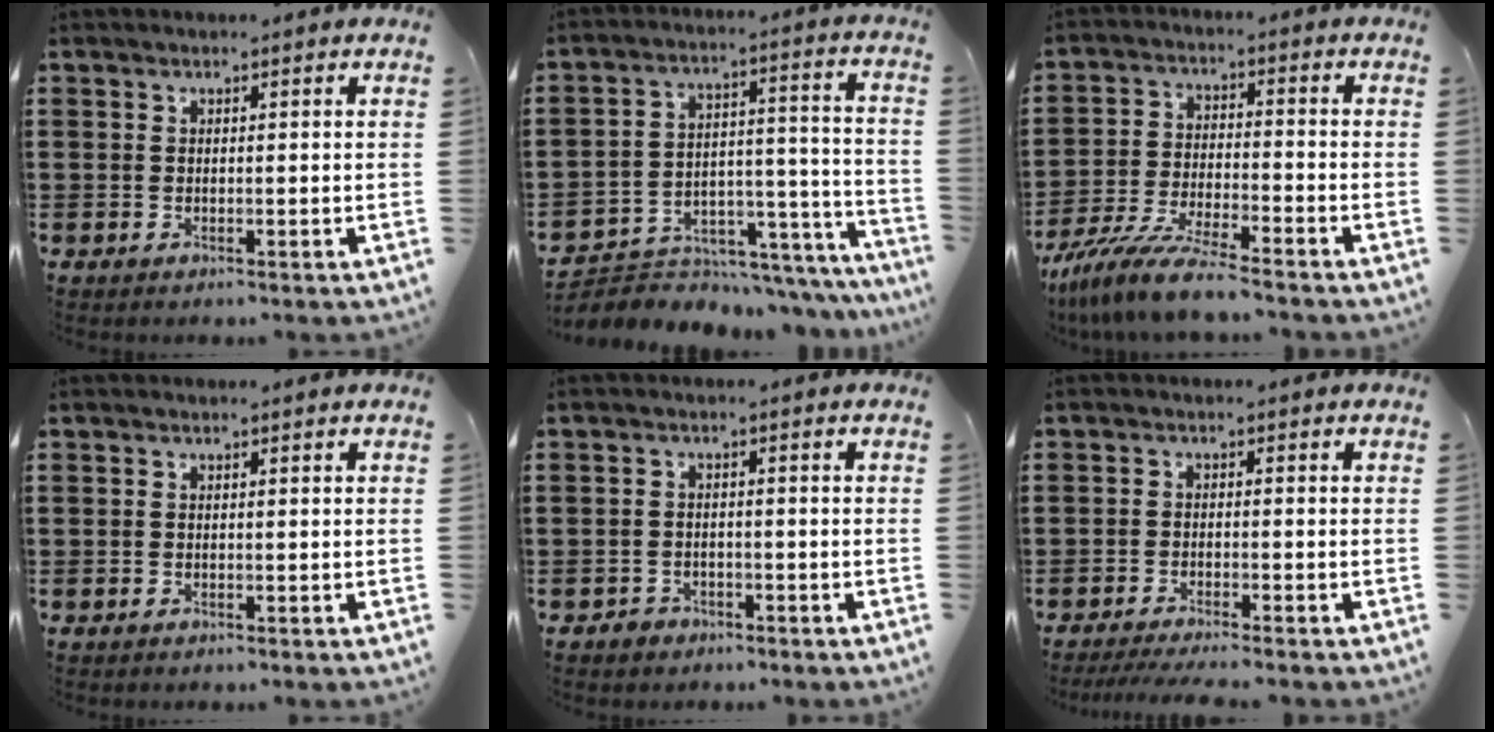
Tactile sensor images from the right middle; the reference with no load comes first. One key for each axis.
{"total": 4.8, "fx": -4.4, "fy": 1.9, "fz": 0.6, "tx": -0.016, "ty": 0.008, "tz": -0.089}
{"total": 8.1, "fx": -7.3, "fy": -0.1, "fz": 3.5, "tx": -0.081, "ty": -0.006, "tz": -0.144}
{"total": 0.0}
{"total": 1.6, "fx": -1.3, "fy": 0.9, "fz": 0.1, "tx": -0.006, "ty": 0.002, "tz": -0.030}
{"total": 2.3, "fx": -2.1, "fy": -0.2, "fz": 1.1, "tx": -0.015, "ty": 0.000, "tz": -0.040}